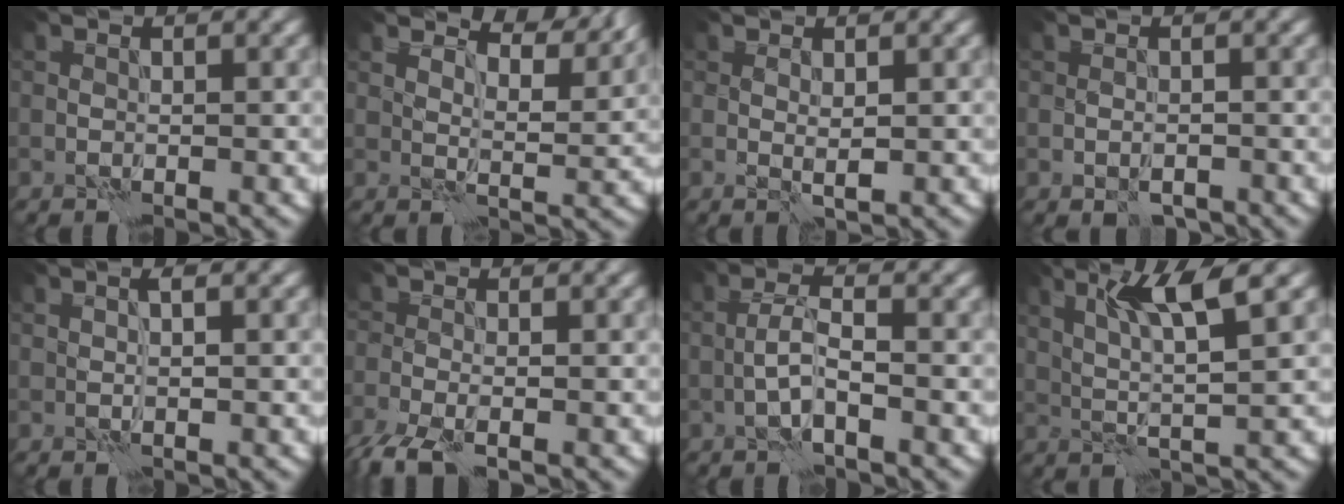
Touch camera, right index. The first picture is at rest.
{"total": 6.3, "force": [5.5, 1.4, 2.7], "torque": [-0.054, -0.004, 0.073]}
{"total": 1.1, "force": [0.3, 0.3, 1.0], "torque": [-0.021, -0.002, 0.008]}
{"total": 1.8, "force": [-0.9, 1.1, 1.0], "torque": [-0.021, -0.004, -0.014]}
{"total": 1.3, "force": [0.6, 0.4, 1.1], "torque": [-0.013, -0.008, 0.007]}
{"total": 3.6, "force": [-2.6, 1.0, 2.4], "torque": [-0.055, -0.013, -0.058]}
{"total": 2.8, "force": [-0.9, 0.6, 2.5], "torque": [-0.054, 0.010, -0.021]}
{"total": 5.2, "force": [2.2, 0.5, 4.7], "torque": [-0.097, -0.002, 0.046]}